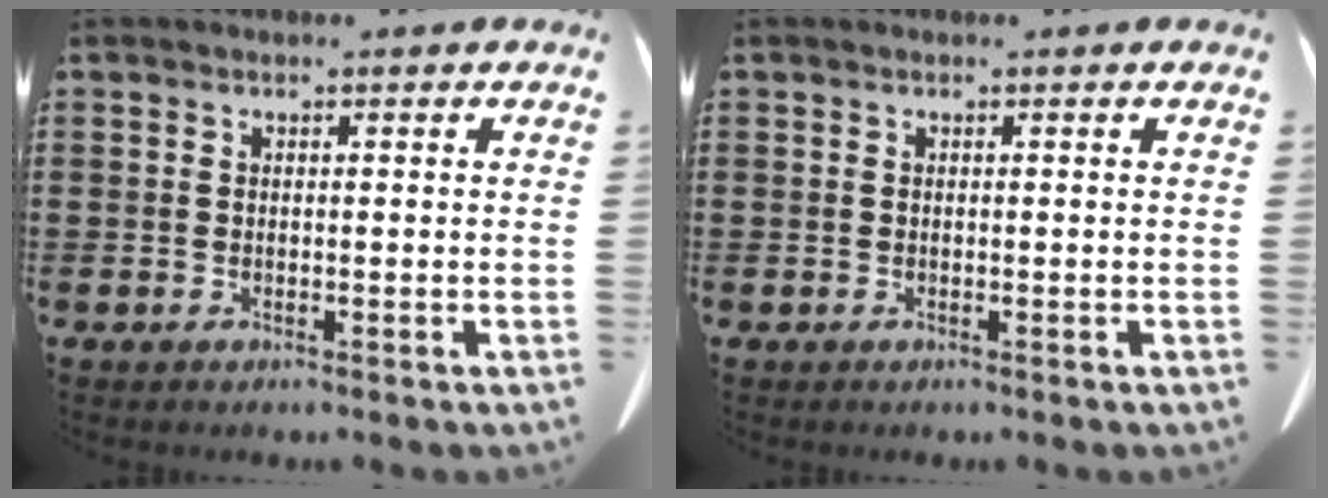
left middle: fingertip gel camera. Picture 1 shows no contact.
{"total": 0.0}